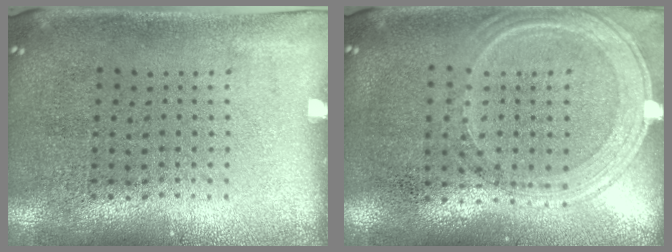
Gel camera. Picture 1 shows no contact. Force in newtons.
{"total": 1.3, "press": 1.2, "slide": 0.5}